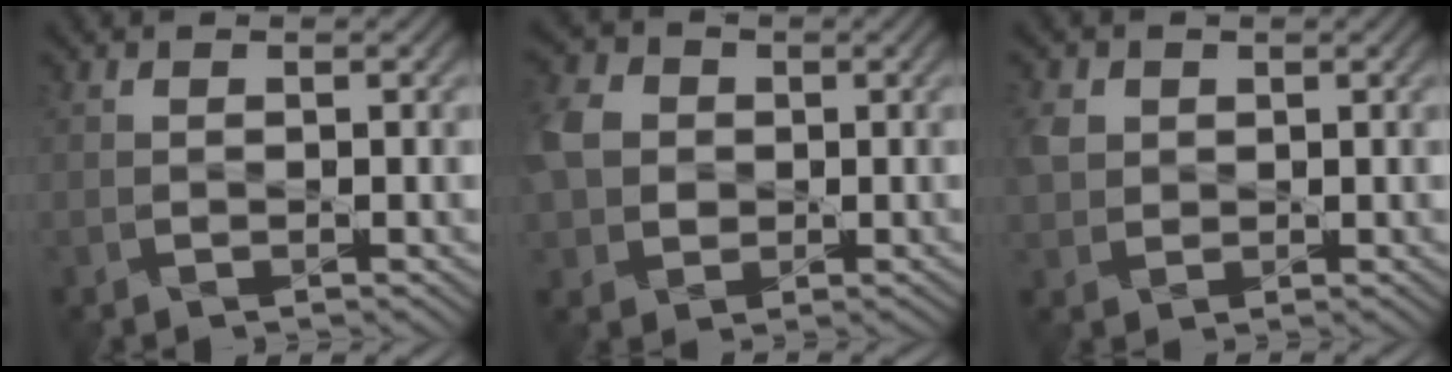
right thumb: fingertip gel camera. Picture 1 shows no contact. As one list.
[{"total": 6.7, "force": [0.9, 5.6, 3.6], "torque": [-0.112, 0.014, 0.011]}, {"total": 2.4, "force": [1.3, 2.0, 0.4], "torque": [-0.024, 0.006, 0.027]}]